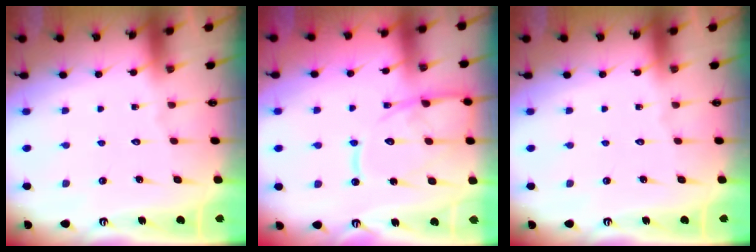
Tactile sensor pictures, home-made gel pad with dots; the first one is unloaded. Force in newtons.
{"total": 15.8, "press": 15.7, "slide": 1.3}
{"total": 0.0}